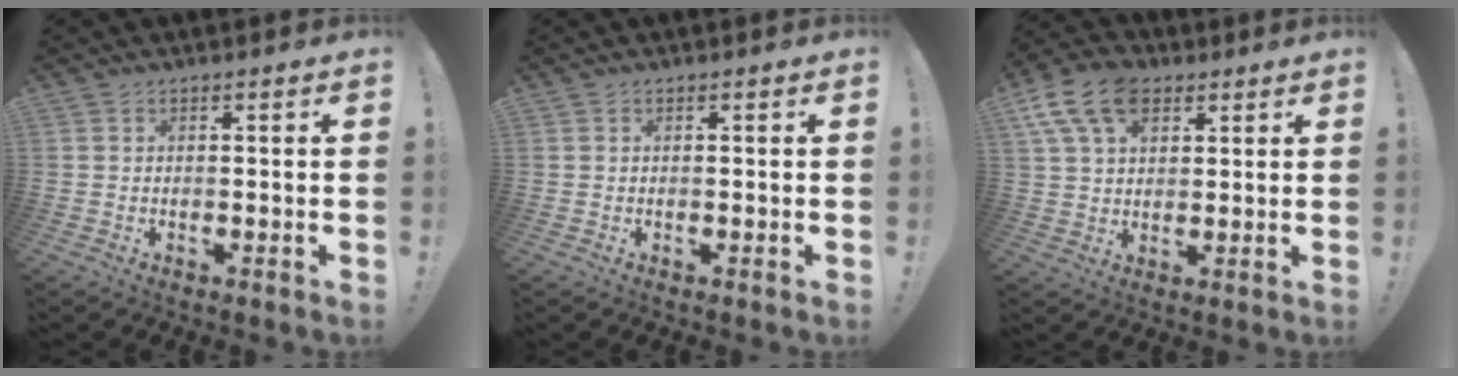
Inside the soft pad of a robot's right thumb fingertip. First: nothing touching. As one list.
[{"total": 0.0}, {"total": 13.2, "force": [6.1, 8.7, 7.9], "torque": [-0.141, -0.014, 0.117]}]